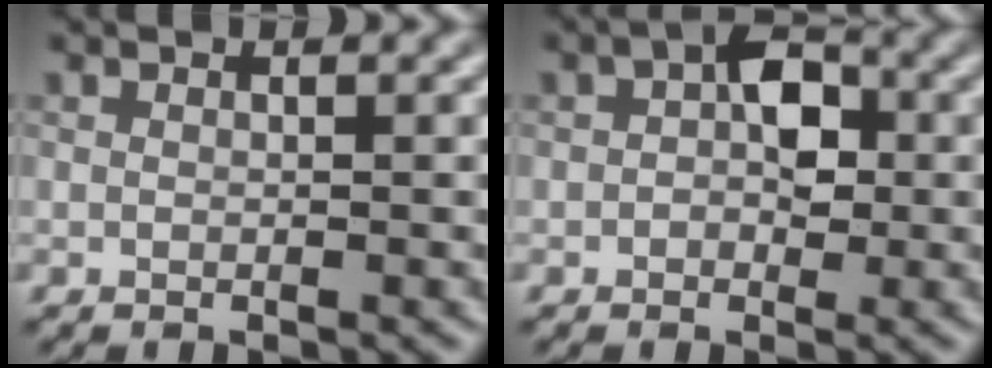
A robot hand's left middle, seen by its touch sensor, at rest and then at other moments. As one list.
[{"total": 4.1, "force": [0.6, 2.6, 3.1], "torque": [-0.046, 0.011, 0.003]}]